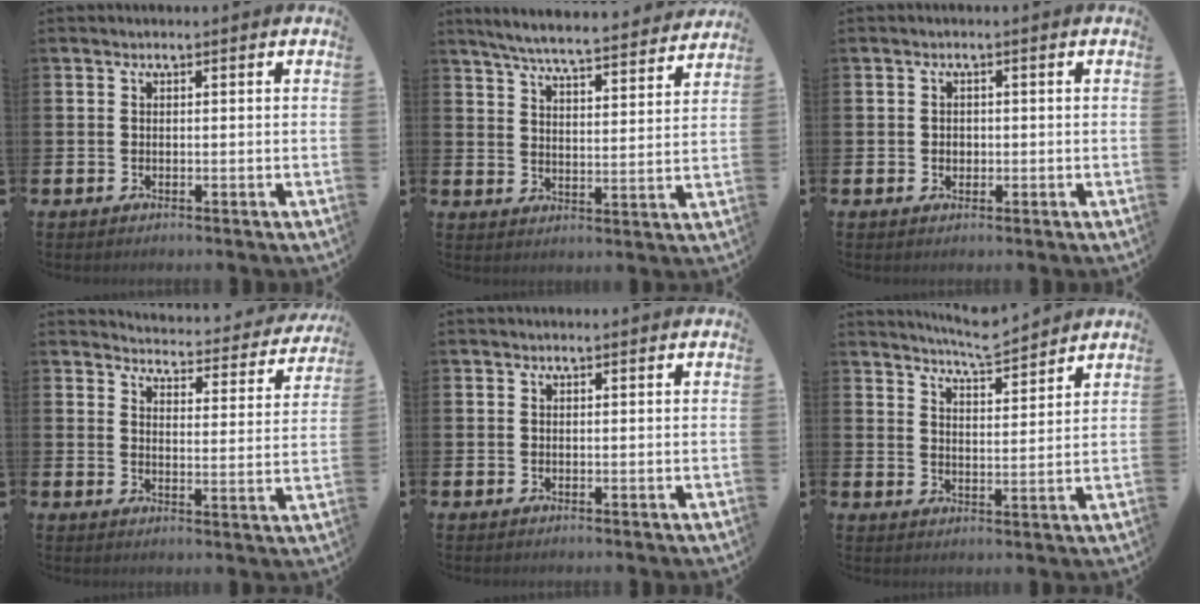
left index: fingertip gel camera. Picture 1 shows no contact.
{"total": 6.2, "force": [5.9, 0.2, 1.9], "torque": [-0.056, -0.045, 0.099]}
{"total": 1.1, "force": [0.1, 1.0, 0.4], "torque": [-0.001, 0.005, -0.003]}
{"total": 3.7, "force": [3.6, 0.6, 0.5], "torque": [-0.028, -0.033, 0.056]}
{"total": 0.0}
{"total": 6.0, "force": [6.0, -0.1, 0.8], "torque": [-0.030, -0.035, 0.108]}